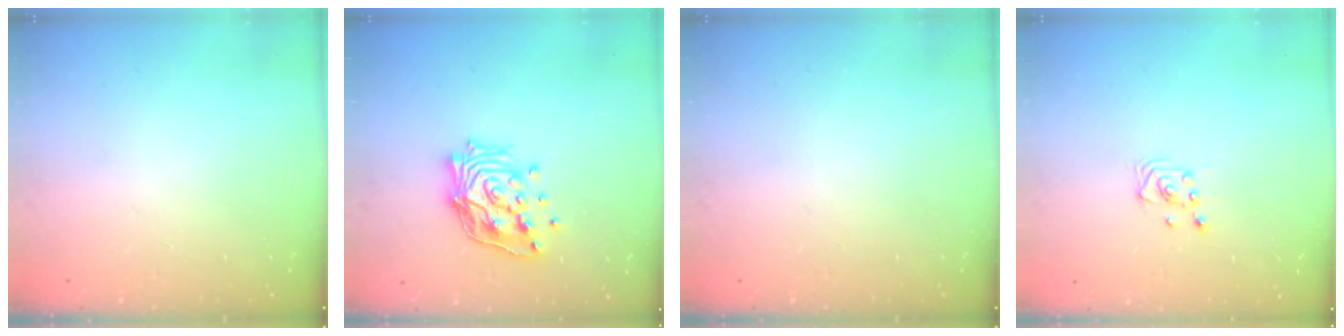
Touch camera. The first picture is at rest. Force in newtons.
{"total": 16.0, "press": 15.8, "slide": 2.3}
{"total": 0.0}
{"total": 2.6, "press": 2.6, "slide": 0.3}